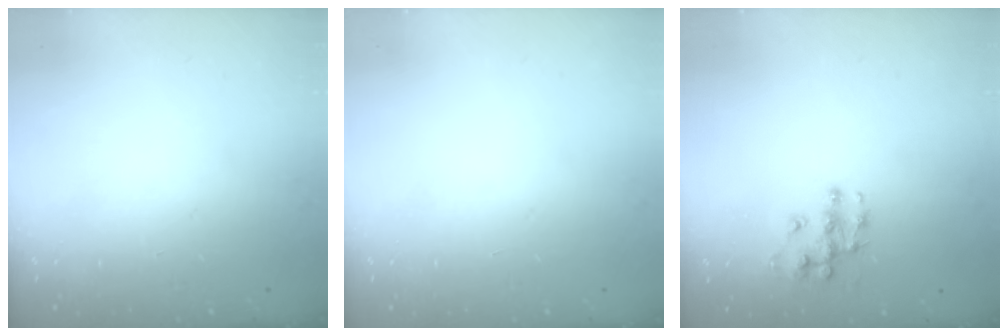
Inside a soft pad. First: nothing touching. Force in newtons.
{"total": 0.0}
{"total": 9.7, "press": 9.7, "slide": 0.7}